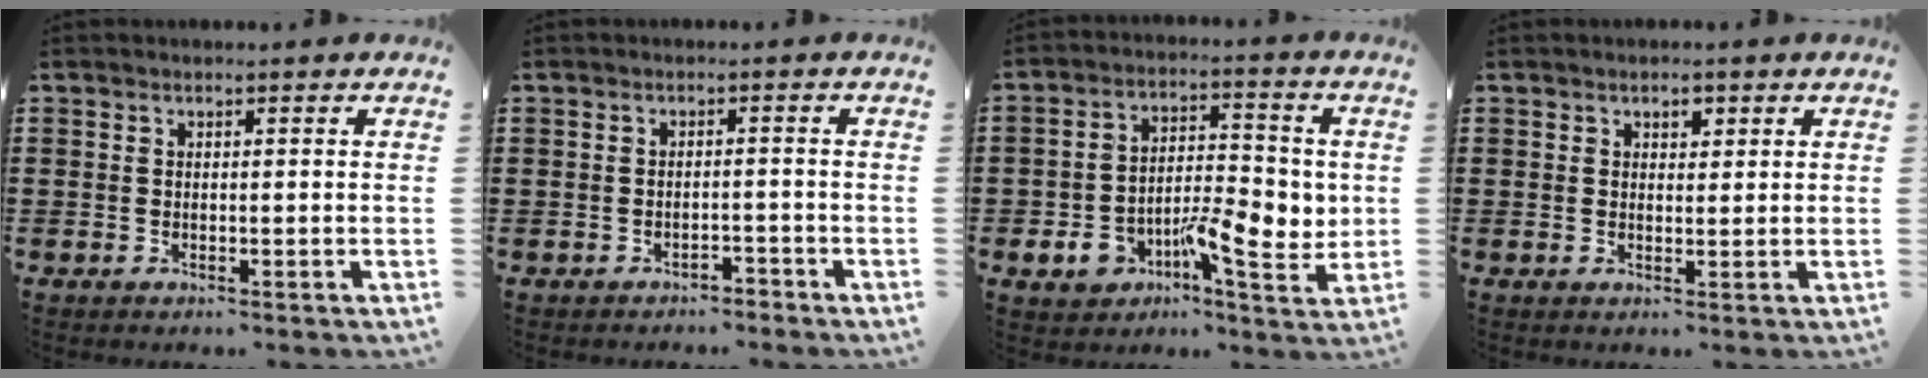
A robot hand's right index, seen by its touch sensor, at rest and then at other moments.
{"total": 1.9, "force": [-1.8, 0.4, -0.1], "torque": [-0.005, 0.004, -0.041]}
{"total": 10.2, "force": [-2.9, 5.4, 8.2], "torque": [-0.122, 0.006, -0.050]}
{"total": 1.7, "force": [1.1, 1.0, 0.8], "torque": [-0.010, 0.003, 0.019]}